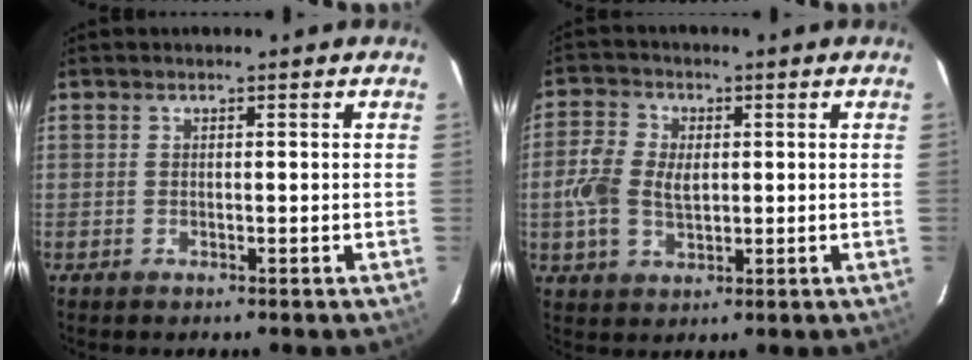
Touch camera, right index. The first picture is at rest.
{"total": 7.8, "force": [-0.2, 5.5, 5.6], "torque": [-0.125, 0.010, -0.006]}